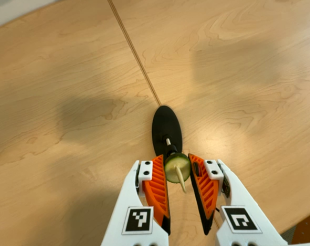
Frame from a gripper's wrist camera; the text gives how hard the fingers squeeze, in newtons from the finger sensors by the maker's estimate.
{"total": 9.9, "left": 9.9, "right": 9.9}